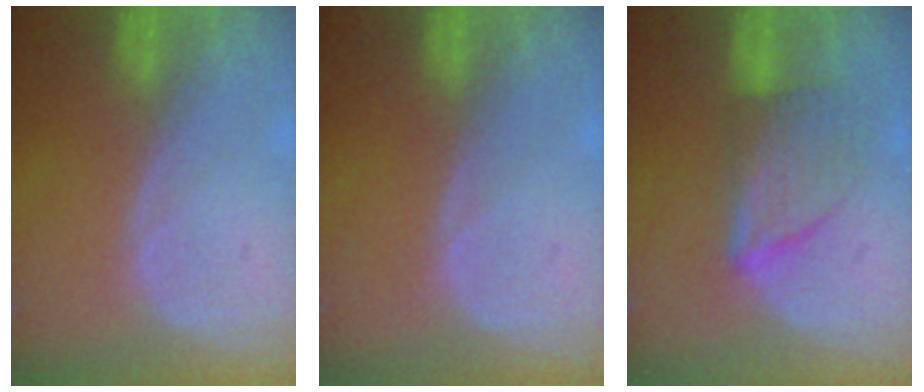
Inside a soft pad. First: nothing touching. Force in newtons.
{"total": 0.0}
{"total": 5.9, "press": 5.7, "slide": 1.5}